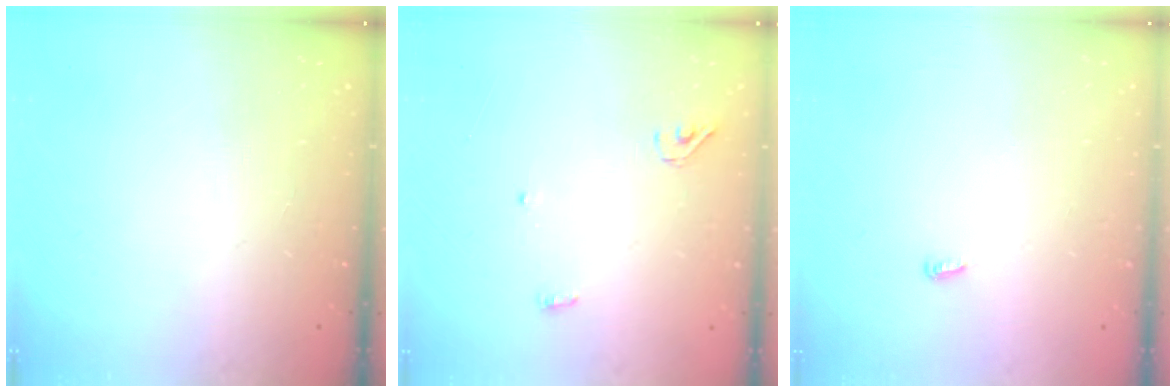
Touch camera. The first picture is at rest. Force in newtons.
{"total": 3.4, "press": 3.3, "slide": 1.0}
{"total": 2.6, "press": 2.6, "slide": 0.2}